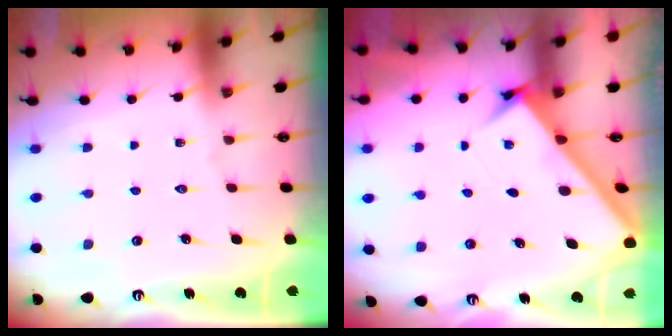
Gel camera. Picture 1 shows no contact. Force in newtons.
{"total": 3.1, "press": 3.1, "slide": 0.4}